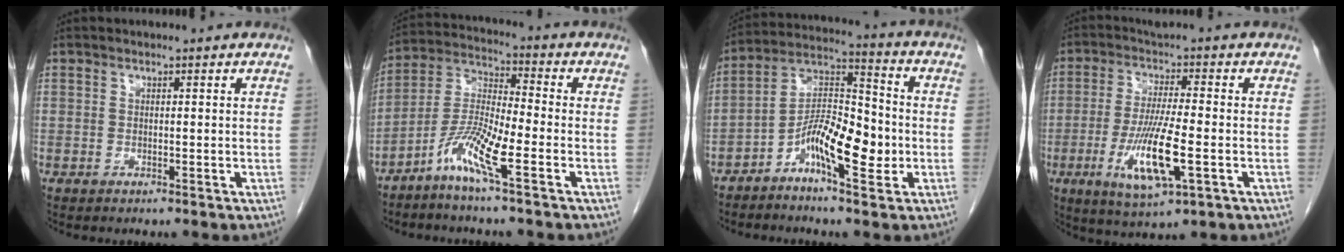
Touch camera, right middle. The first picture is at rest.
{"total": 8.4, "force": [-4.5, 0.1, 7.2], "torque": [-0.152, -0.004, -0.097]}
{"total": 10.8, "force": [-3.8, 3.2, 9.6], "torque": [-0.172, 0.019, -0.069]}
{"total": 10.4, "force": [-2.8, 1.0, 9.9], "torque": [-0.198, -0.021, -0.047]}